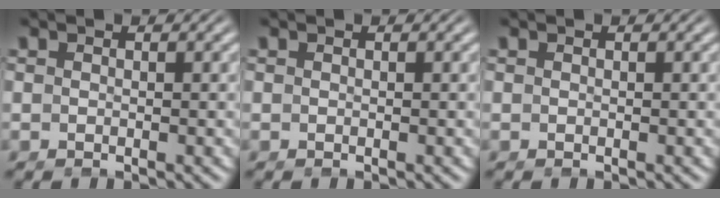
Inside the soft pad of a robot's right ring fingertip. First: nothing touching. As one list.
[{"total": 0.0}, {"total": 0.0}]